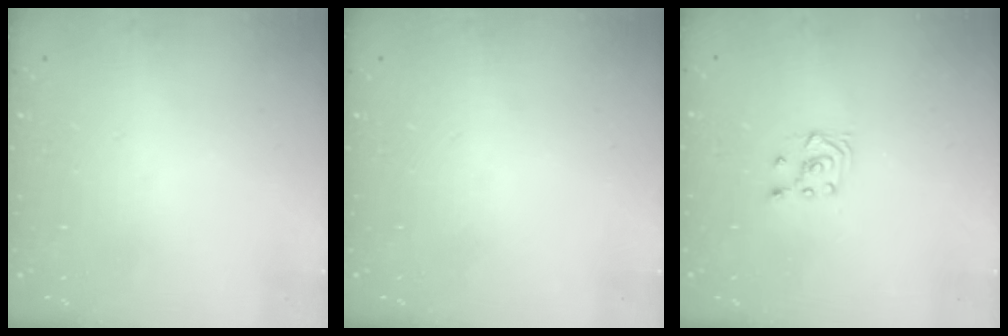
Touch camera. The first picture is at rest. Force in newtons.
{"total": 0.0}
{"total": 3.9, "press": 3.8, "slide": 0.7}